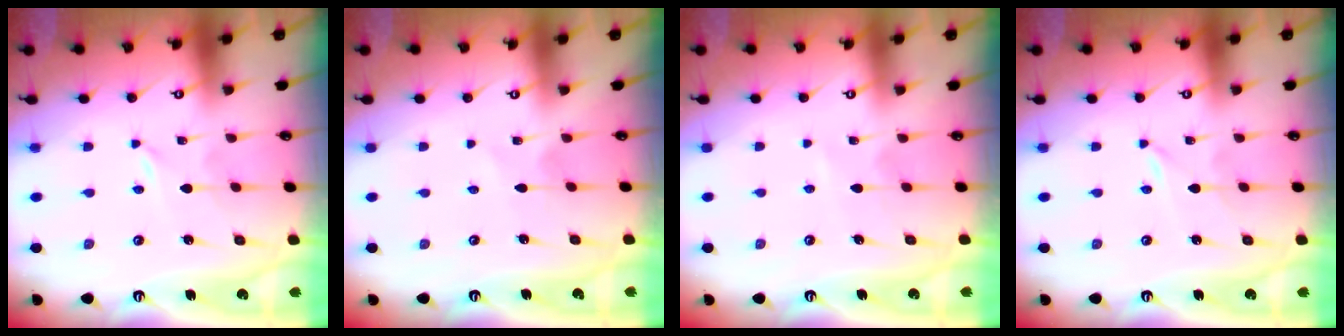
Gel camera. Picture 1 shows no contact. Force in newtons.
{"total": 2.1, "press": 2.1, "slide": 0.1}
{"total": 2.2, "press": 2.1, "slide": 0.3}
{"total": 0.0}